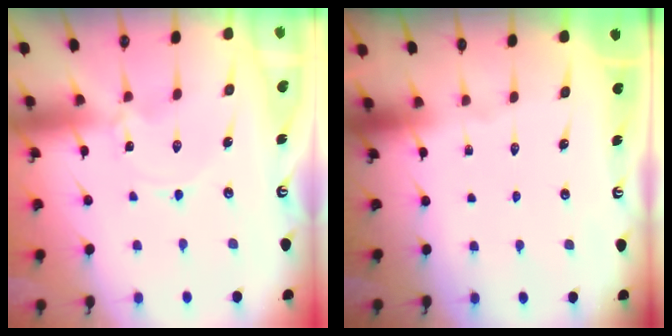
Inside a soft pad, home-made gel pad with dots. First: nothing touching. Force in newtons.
{"total": 0.0}